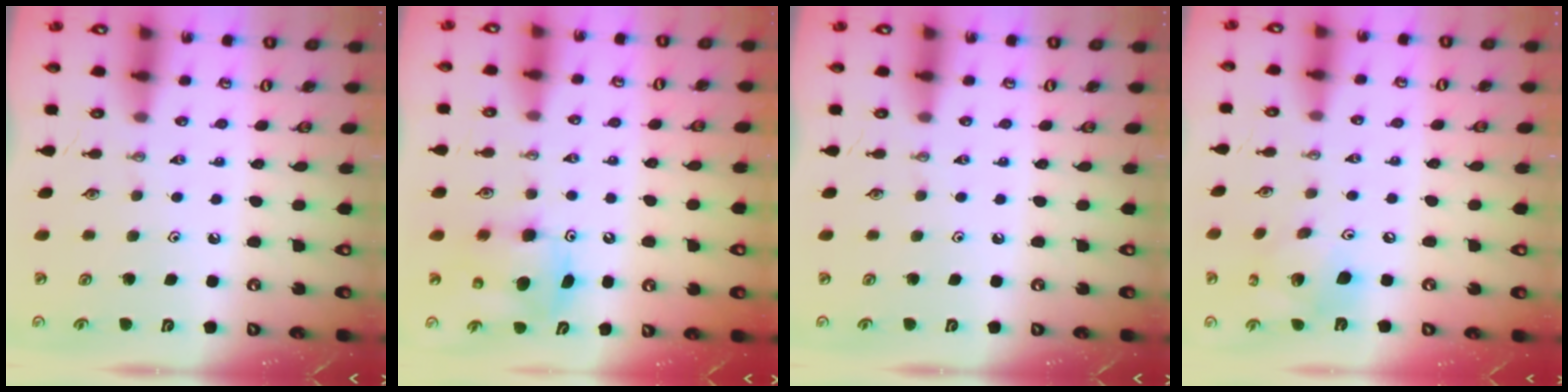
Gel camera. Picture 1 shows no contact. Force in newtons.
{"total": 9.2, "press": 9.2, "slide": 0.3}
{"total": 0.0}
{"total": 13.5, "press": 13.3, "slide": 2.4}